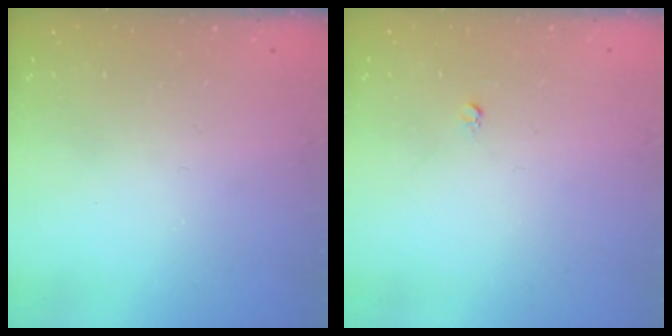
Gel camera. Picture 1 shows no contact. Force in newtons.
{"total": 2.5, "press": 2.5, "slide": 0.2}